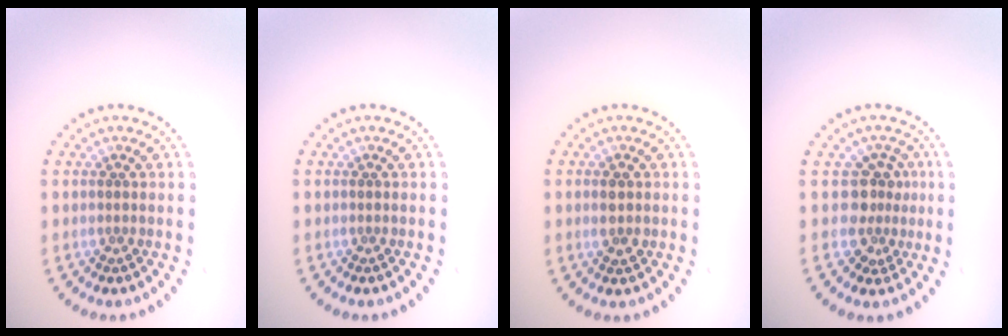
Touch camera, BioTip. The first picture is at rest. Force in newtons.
{"total": 0.0}
{"total": 1.3, "press": 1.3, "slide": 0.1}
{"total": 2.8, "press": 2.1, "slide": 1.9}